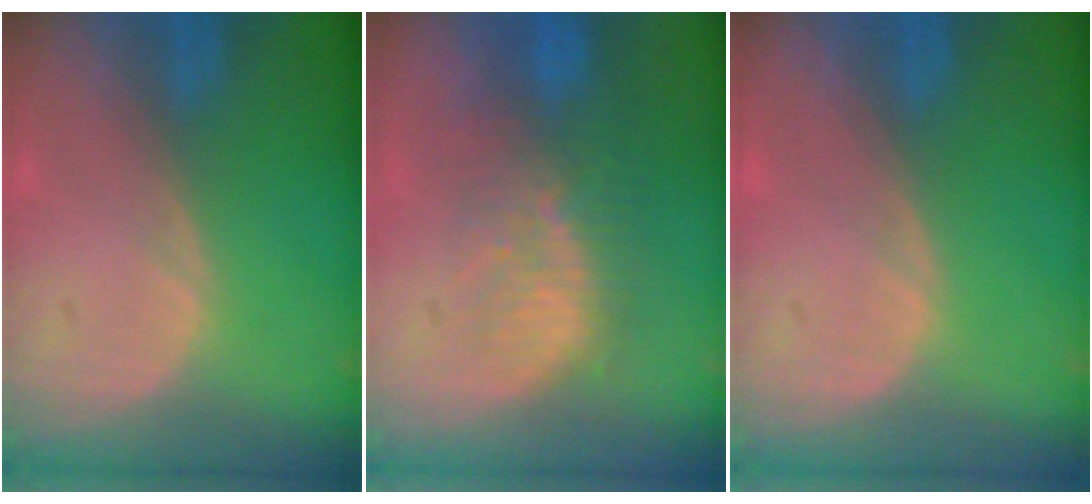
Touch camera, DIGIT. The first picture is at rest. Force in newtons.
{"total": 9.9, "press": 8.5, "slide": 5.0}
{"total": 0.0}